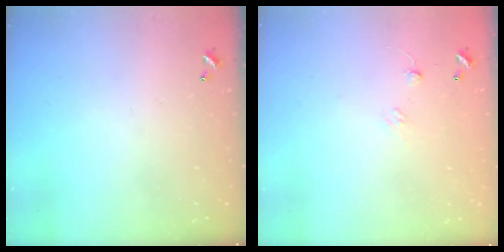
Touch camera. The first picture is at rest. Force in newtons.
{"total": 6.7, "press": 6.6, "slide": 0.6}